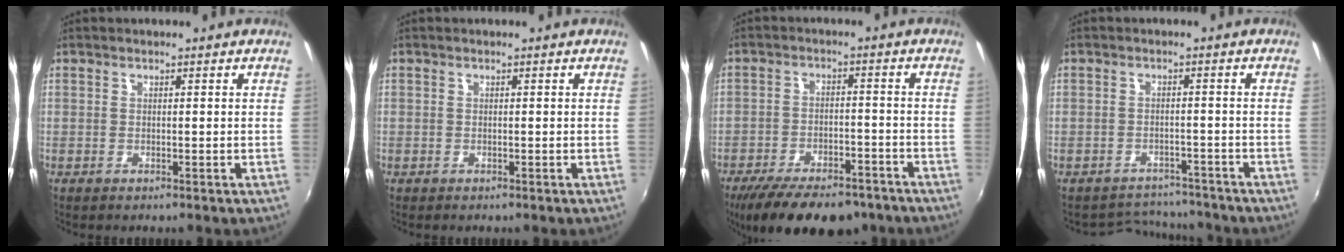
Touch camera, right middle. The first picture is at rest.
{"total": 0.9, "force": [-0.5, 0.8, -0.1], "torque": [-0.001, 0.003, -0.005]}
{"total": 17.2, "force": [-13.1, 6.7, 8.9], "torque": [-0.179, -0.021, -0.191]}
{"total": 6.5, "force": [-6.0, 2.4, -0.1], "torque": [-0.007, 0.021, -0.083]}